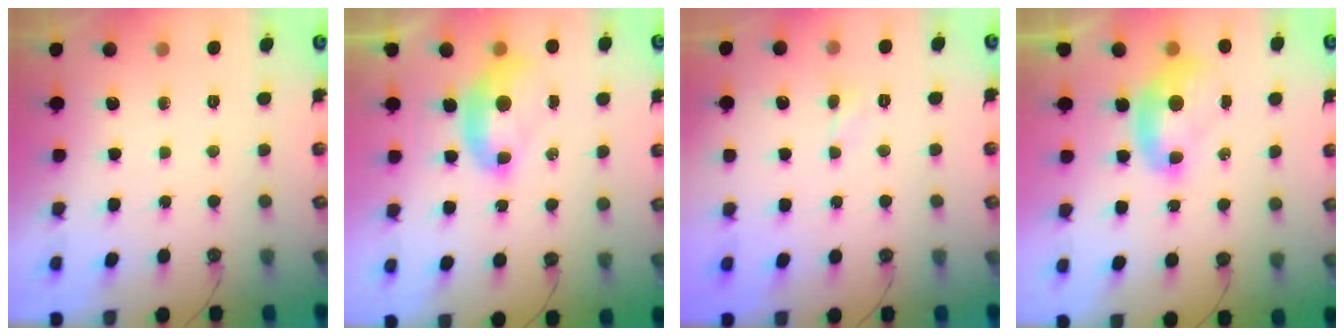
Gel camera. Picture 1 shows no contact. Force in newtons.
{"total": 2.9, "press": 2.9, "slide": 0.6}
{"total": 0.8, "press": 0.8, "slide": 0.3}
{"total": 1.9, "press": 1.9, "slide": 0.3}